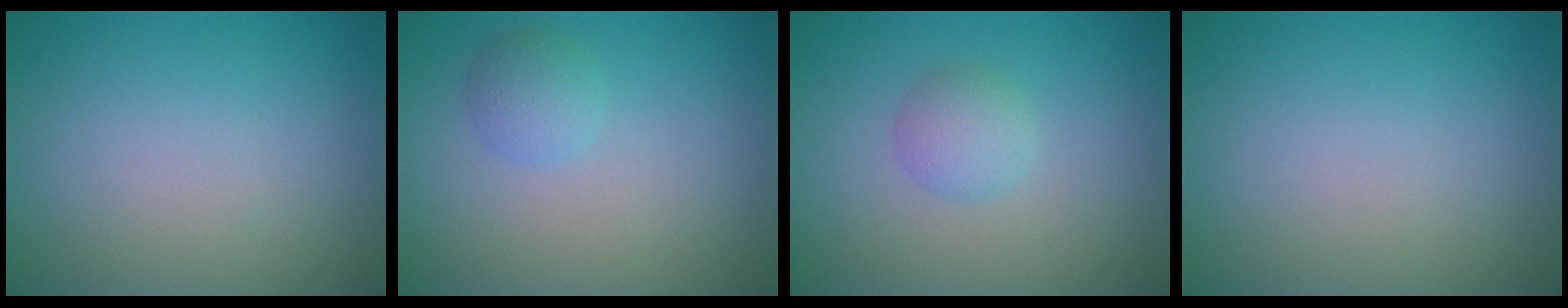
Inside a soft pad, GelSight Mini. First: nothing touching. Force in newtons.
{"total": 1.8, "press": 1.8, "slide": 0.1}
{"total": 2.0, "press": 2.0, "slide": 0.0}
{"total": 0.0}